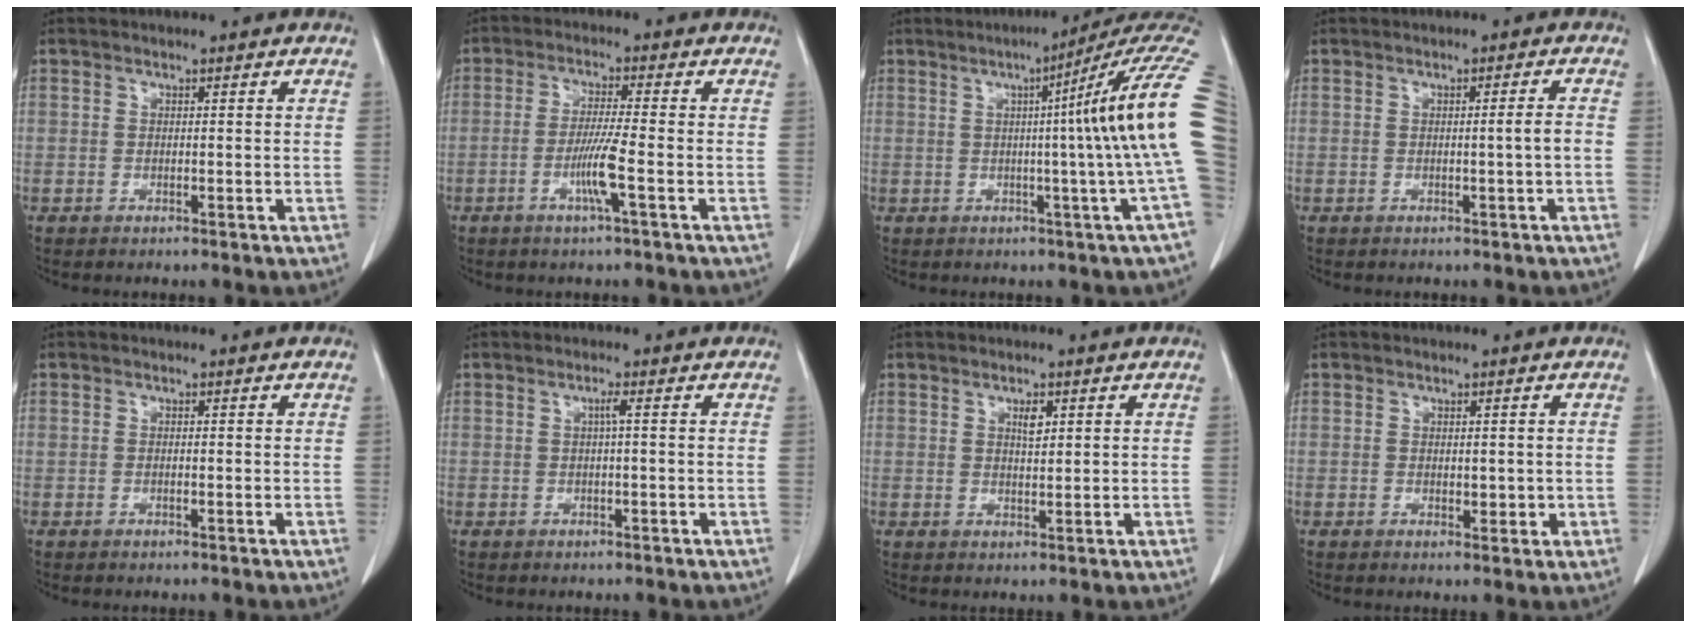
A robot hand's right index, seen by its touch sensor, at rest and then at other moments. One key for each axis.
{"total": 5.1, "fx": -1.8, "fy": -0.8, "fz": 4.7, "tx": -0.090, "ty": -0.010, "tz": -0.039}
{"total": 14.7, "fx": 2.0, "fy": -2.7, "fz": 14.3, "tx": -0.160, "ty": 0.015, "tz": 0.013}
{"total": 1.8, "fx": -0.5, "fy": -0.5, "fz": 1.6, "tx": -0.024, "ty": -0.001, "tz": -0.007}
{"total": 0.0}
{"total": 1.0, "fx": 0.1, "fy": -0.2, "fz": 1.0, "tx": -0.017, "ty": 0.003, "tz": 0.001}
{"total": 2.0, "fx": 0.9, "fy": 0.7, "fz": 1.6, "tx": -0.027, "ty": -0.002, "tz": 0.017}
{"total": 1.7, "fx": 0.1, "fy": 1.1, "fz": 1.3, "tx": -0.014, "ty": -0.004, "tz": 0.004}